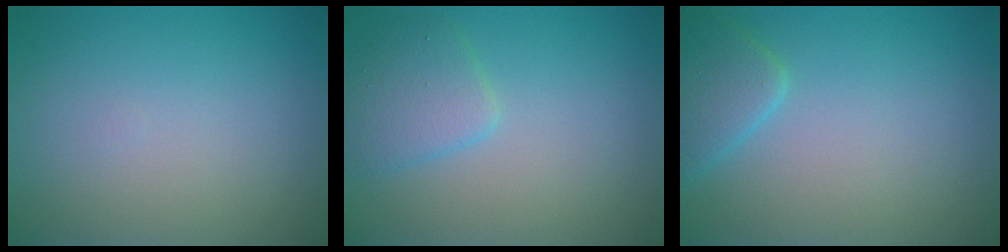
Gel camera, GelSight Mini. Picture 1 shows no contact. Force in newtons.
{"total": 2.7, "press": 2.7, "slide": 0.1}
{"total": 2.7, "press": 2.7, "slide": 0.2}